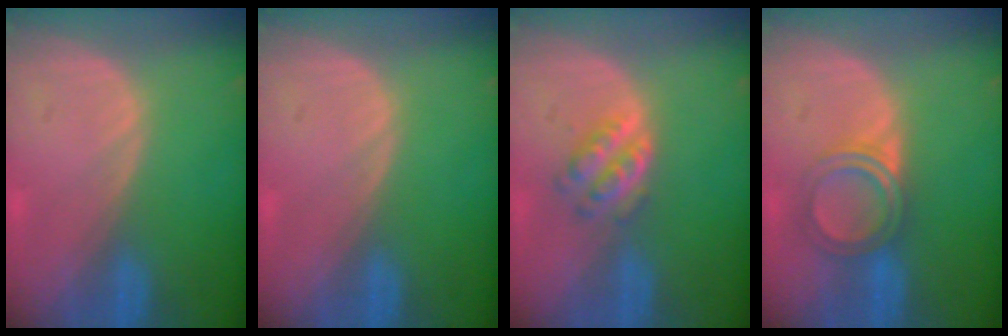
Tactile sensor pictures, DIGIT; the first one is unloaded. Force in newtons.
{"total": 0.0}
{"total": 4.1, "press": 4.0, "slide": 0.9}
{"total": 5.0, "press": 4.7, "slide": 1.6}